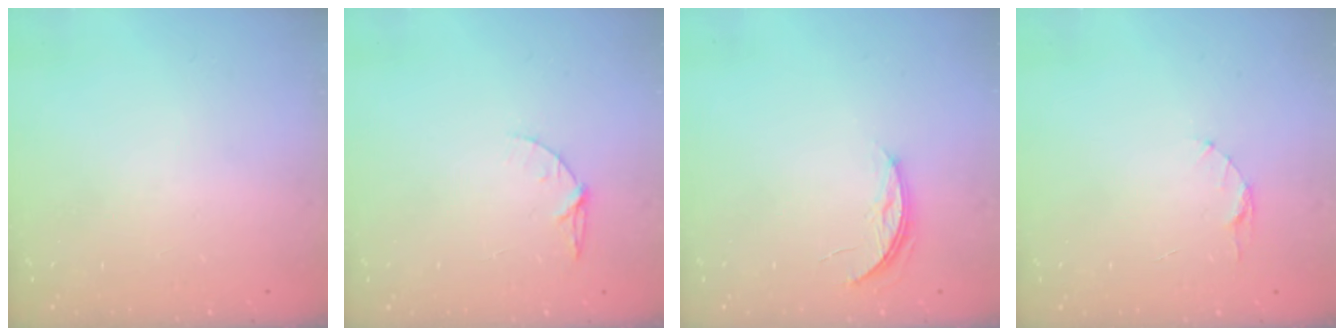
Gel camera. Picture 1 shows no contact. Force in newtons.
{"total": 5.2, "press": 5.1, "slide": 0.6}
{"total": 3.9, "press": 3.9, "slide": 0.4}
{"total": 3.5, "press": 3.5, "slide": 0.3}